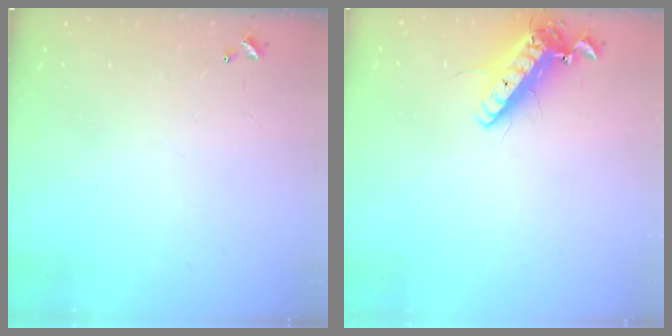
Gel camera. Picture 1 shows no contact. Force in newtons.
{"total": 14.3, "press": 14.1, "slide": 2.6}